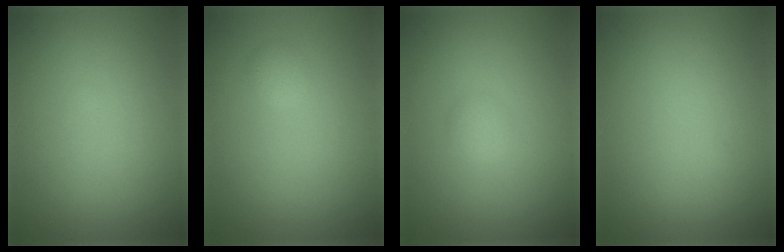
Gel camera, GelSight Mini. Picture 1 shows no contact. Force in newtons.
{"total": 0.8, "press": 0.8, "slide": 0.0}
{"total": 1.1, "press": 1.1, "slide": 0.1}
{"total": 0.0}